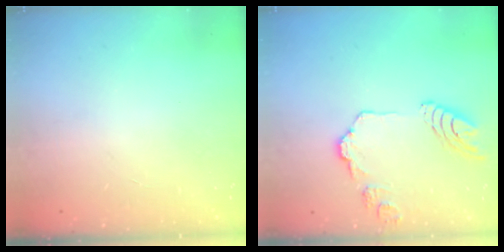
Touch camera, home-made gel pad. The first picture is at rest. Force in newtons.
{"total": 13.1, "press": 13.0, "slide": 1.2}